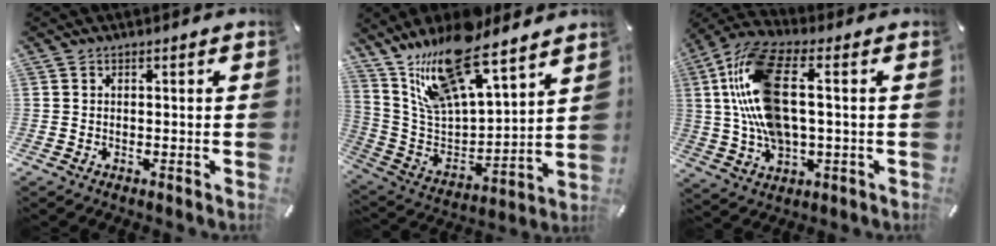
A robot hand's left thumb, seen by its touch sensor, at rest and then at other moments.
{"total": 18.5, "force": [14.7, 6.1, 9.4], "torque": [-0.185, -0.097, 0.260]}
{"total": 16.9, "force": [2.2, 8.5, 14.4], "torque": [-0.317, -0.002, 0.037]}